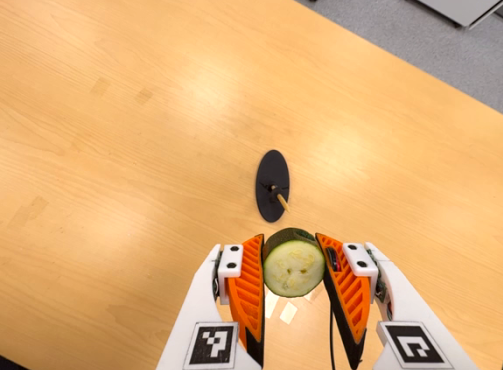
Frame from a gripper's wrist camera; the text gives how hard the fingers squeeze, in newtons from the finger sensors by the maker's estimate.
{"total": 11.0, "left": 10.0, "right": 12.1}